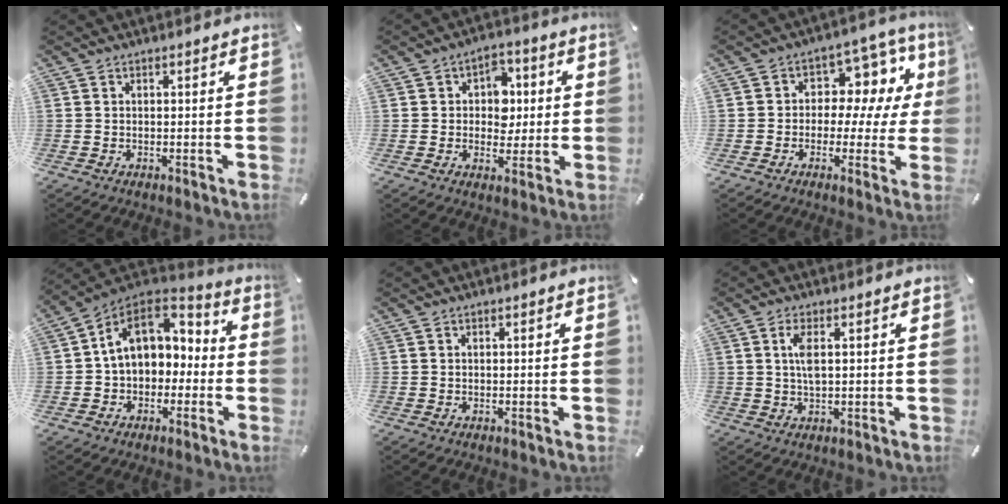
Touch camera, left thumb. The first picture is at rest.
{"total": 7.8, "force": [0.8, 6.8, 3.7], "torque": [-0.041, 0.003, 0.008]}
{"total": 10.3, "force": [1.8, 7.8, 6.5], "torque": [-0.086, -0.013, 0.030]}
{"total": 12.1, "force": [1.7, 9.8, 7.0], "torque": [-0.127, 0.005, 0.033]}
{"total": 0.0}
{"total": 4.0, "force": [0.8, 1.2, 3.7], "torque": [-0.084, 0.002, 0.009]}